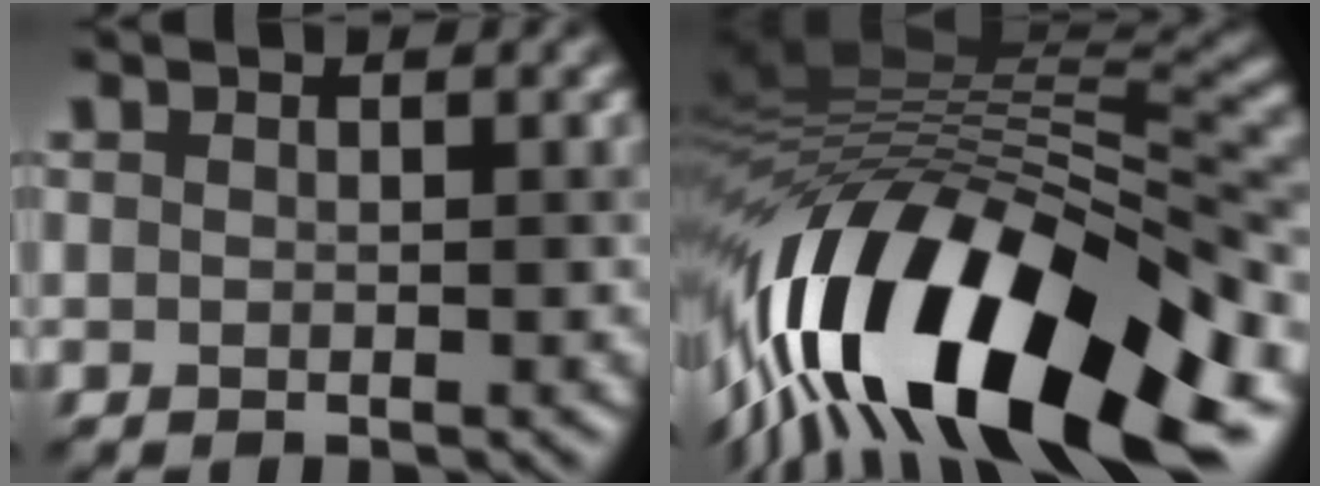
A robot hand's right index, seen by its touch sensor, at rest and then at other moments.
{"total": 17.4, "force": [-8.1, 6.5, 13.9], "torque": [-0.241, 0.011, -0.143]}